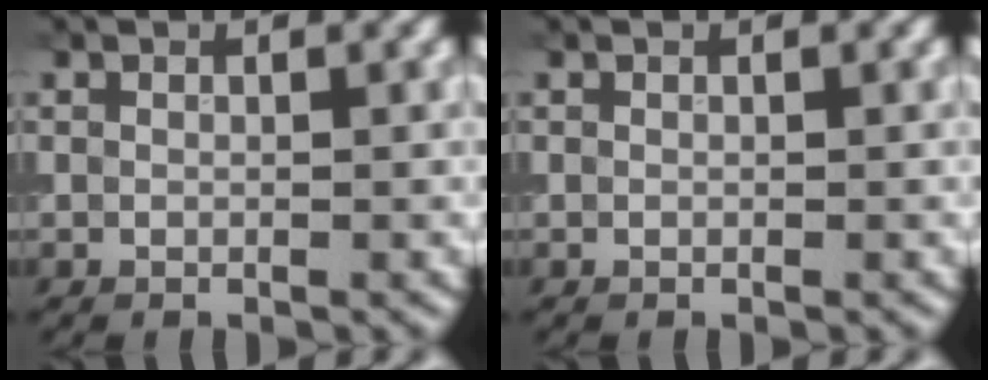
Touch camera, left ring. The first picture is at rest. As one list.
[{"total": 0.0}]